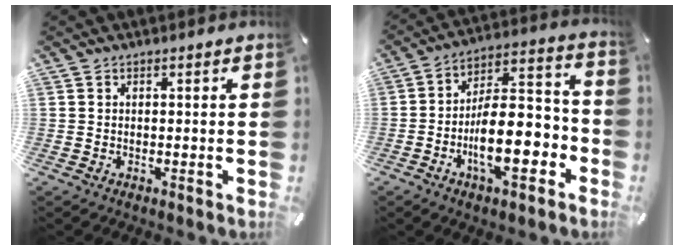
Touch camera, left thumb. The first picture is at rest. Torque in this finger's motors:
{"motor_torque": [-0.43, 2.01, 1.87, 0.89, 0.21]}